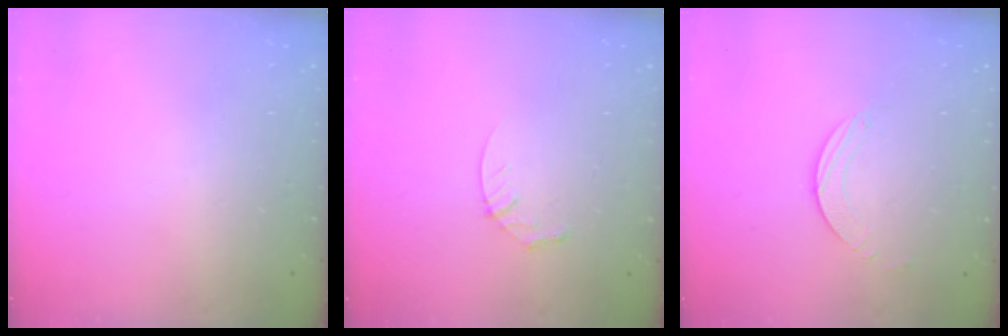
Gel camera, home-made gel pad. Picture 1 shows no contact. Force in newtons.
{"total": 3.5, "press": 3.5, "slide": 0.3}
{"total": 2.0, "press": 2.0, "slide": 0.2}